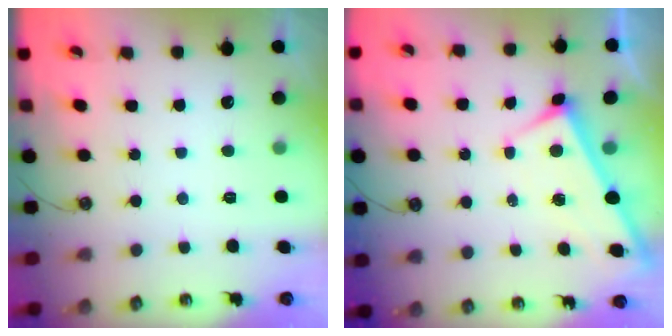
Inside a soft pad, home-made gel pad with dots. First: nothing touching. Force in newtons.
{"total": 2.7, "press": 2.7, "slide": 0.4}